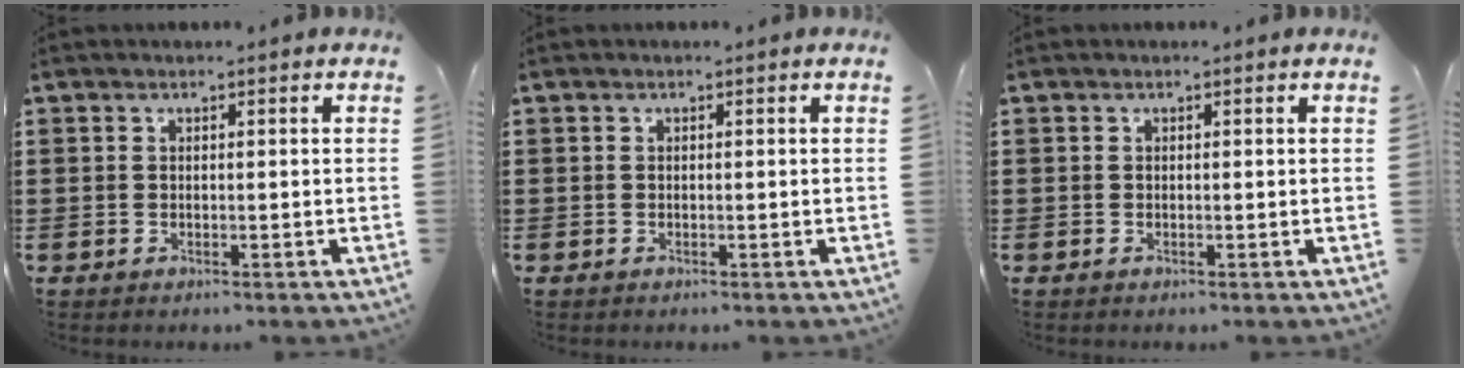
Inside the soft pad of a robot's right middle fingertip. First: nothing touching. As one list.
[{"total": 0.0}, {"total": 0.0}]